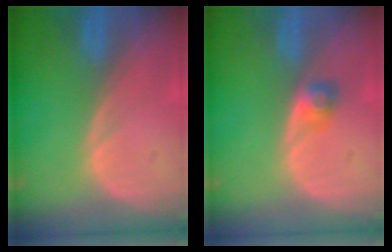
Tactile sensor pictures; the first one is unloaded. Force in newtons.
{"total": 2.6, "press": 2.3, "slide": 1.1}